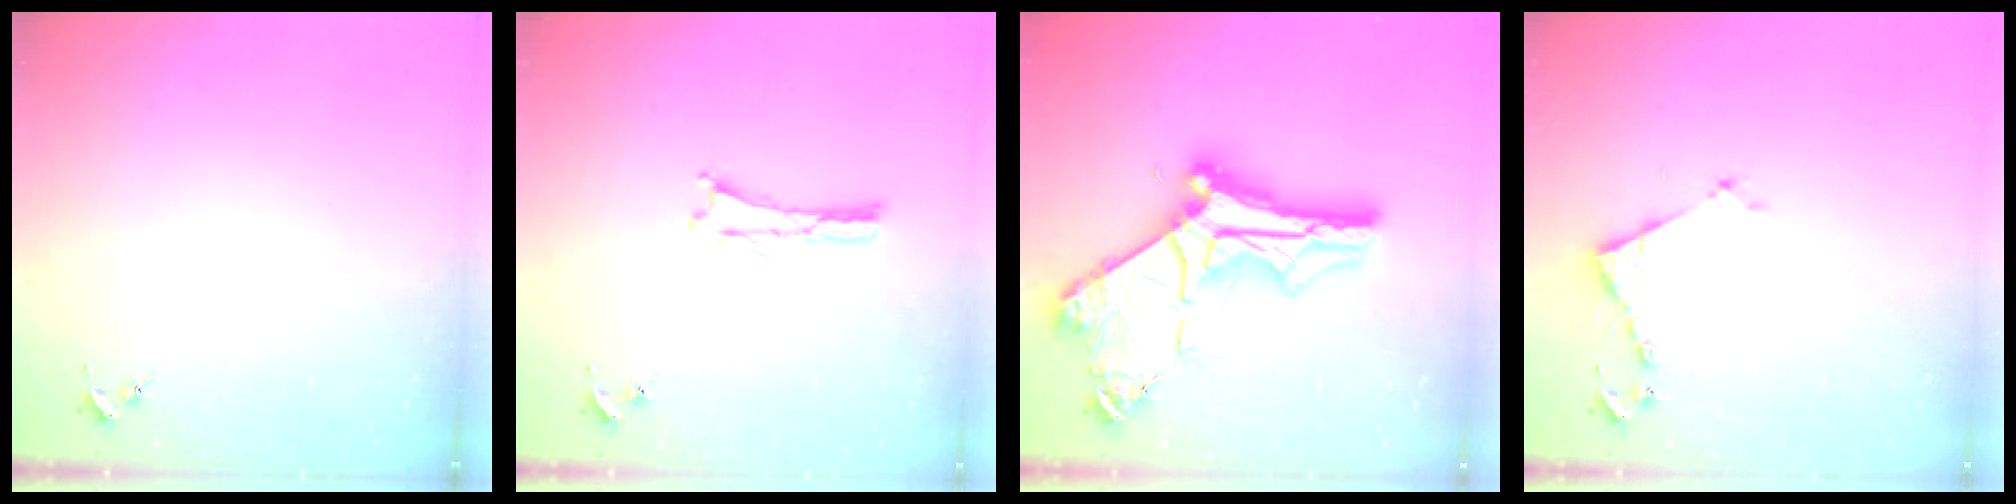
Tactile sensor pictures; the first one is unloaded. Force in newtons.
{"total": 0.0}
{"total": 10.7, "press": 10.6, "slide": 1.2}
{"total": 3.5, "press": 3.5, "slide": 0.3}